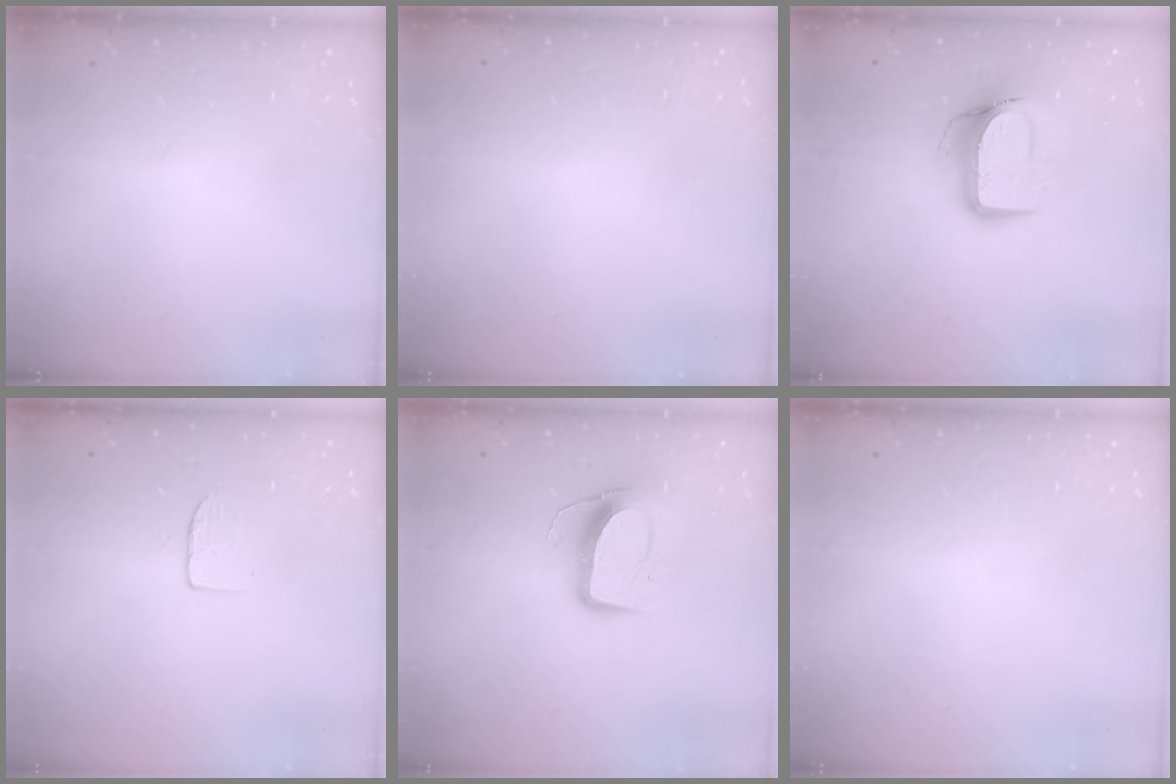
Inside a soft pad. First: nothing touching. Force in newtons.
{"total": 0.0}
{"total": 10.7, "press": 10.7, "slide": 1.0}
{"total": 3.7, "press": 3.7, "slide": 0.3}
{"total": 10.5, "press": 10.5, "slide": 0.4}
{"total": 0.0}